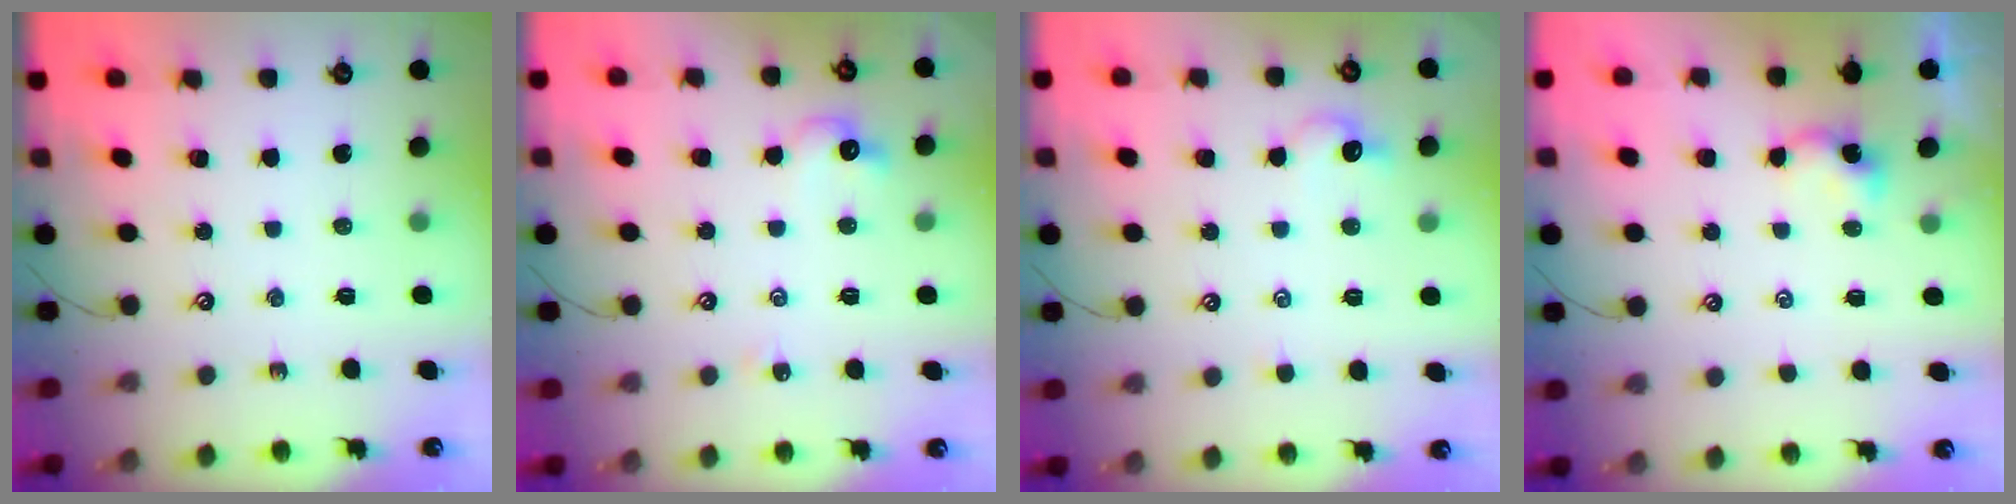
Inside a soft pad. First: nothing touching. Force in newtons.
{"total": 3.4, "press": 3.3, "slide": 0.8}
{"total": 1.2, "press": 1.0, "slide": 0.7}
{"total": 2.8, "press": 2.8, "slide": 0.0}